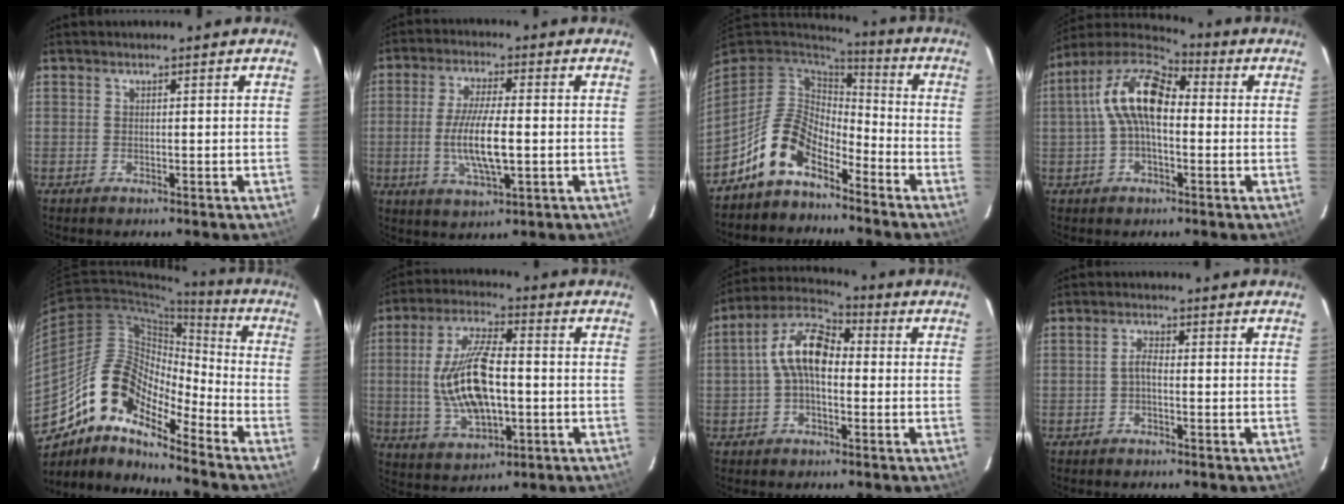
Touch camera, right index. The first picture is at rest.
{"total": 9.9, "force": [-1.3, 2.3, 9.5], "torque": [-0.186, -0.009, -0.024]}
{"total": 11.7, "force": [-7.6, 5.9, 6.7], "torque": [-0.139, 0.019, -0.147]}
{"total": 12.4, "force": [0.5, 6.2, 10.7], "torque": [-0.210, 0.031, -0.002]}
{"total": 15.5, "force": [-11.3, 5.5, 9.1], "torque": [-0.151, 0.005, -0.229]}
{"total": 15.3, "force": [-1.1, 6.4, 13.8], "torque": [-0.276, 0.002, -0.010]}
{"total": 10.1, "force": [-0.2, 5.5, 8.5], "torque": [-0.169, 0.032, -0.012]}
{"total": 1.9, "force": [-0.7, 0.7, 1.6], "torque": [-0.034, 0.008, -0.015]}